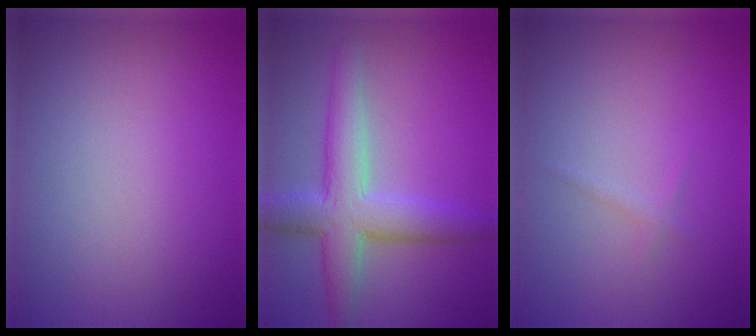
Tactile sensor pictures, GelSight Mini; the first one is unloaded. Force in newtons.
{"total": 5.7, "press": 5.7, "slide": 0.3}
{"total": 0.6, "press": 0.6, "slide": 0.1}